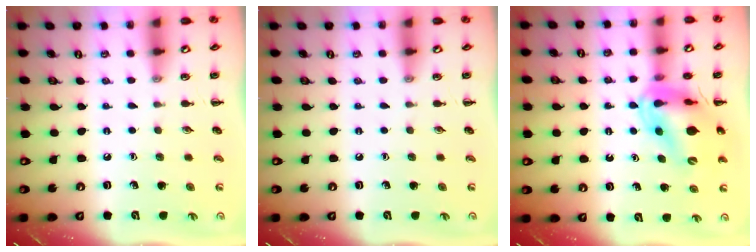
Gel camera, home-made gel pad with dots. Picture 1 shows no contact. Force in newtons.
{"total": 0.0}
{"total": 14.4, "press": 13.9, "slide": 4.1}